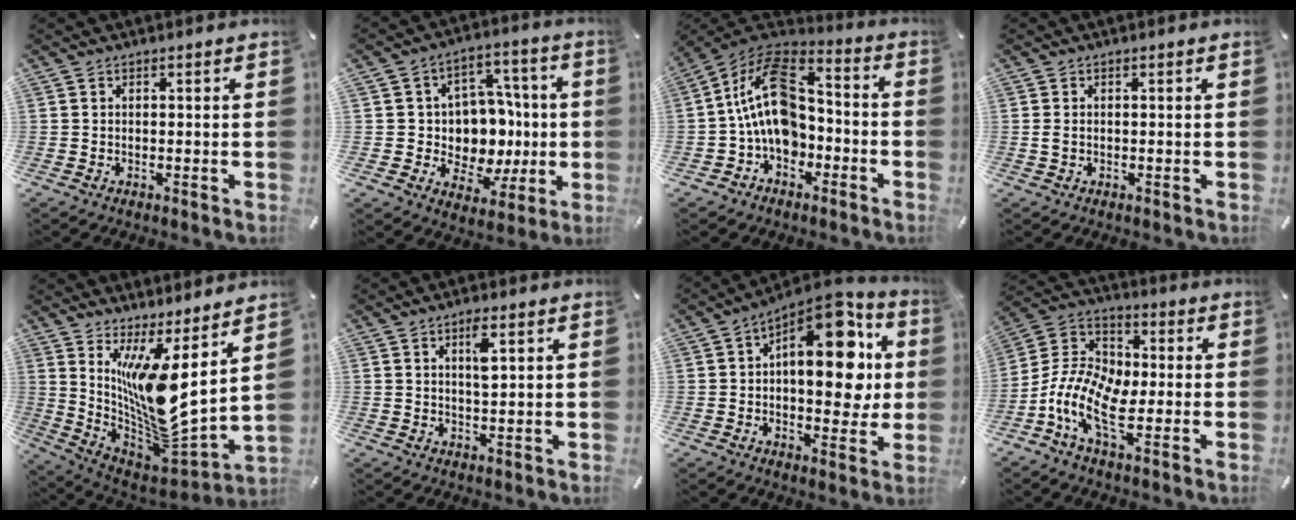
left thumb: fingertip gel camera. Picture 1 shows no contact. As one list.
[{"total": 11.5, "force": [0.2, 10.9, 3.7], "torque": [-0.040, -0.013, 0.016]}, {"total": 16.1, "force": [-0.9, 11.8, 10.9], "torque": [-0.211, 0.015, -0.015]}, {"total": 1.3, "force": [-0.1, 0.7, 1.1], "torque": [-0.022, 0.003, -0.002]}, {"total": 13.8, "force": [4.6, 3.4, 12.6], "torque": [-0.243, -0.089, 0.074]}, {"total": 4.6, "force": [1.9, 1.2, 4.0], "torque": [-0.070, -0.002, 0.027]}, {"total": 17.9, "force": [5.7, 9.3, 14.2], "torque": [-0.180, -0.046, 0.093]}, {"total": 12.0, "force": [-4.8, 6.6, 8.8], "torque": [-0.205, -0.002, -0.094]}]